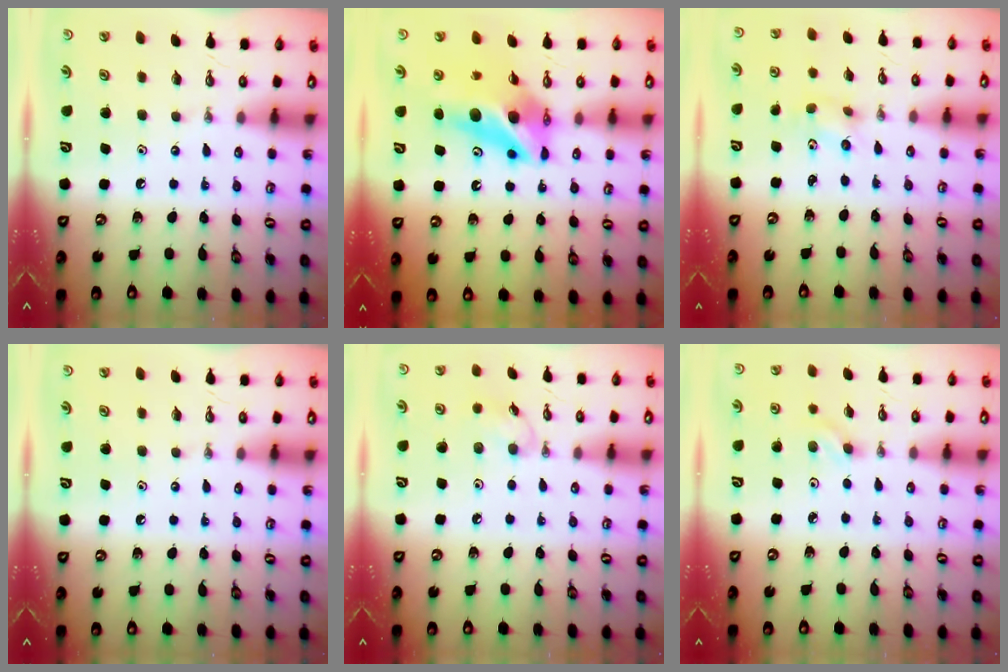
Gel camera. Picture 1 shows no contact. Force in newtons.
{"total": 13.4, "press": 13.4, "slide": 1.3}
{"total": 3.8, "press": 3.4, "slide": 1.7}
{"total": 0.0}
{"total": 6.3, "press": 6.2, "slide": 1.0}
{"total": 3.0, "press": 2.6, "slide": 1.5}